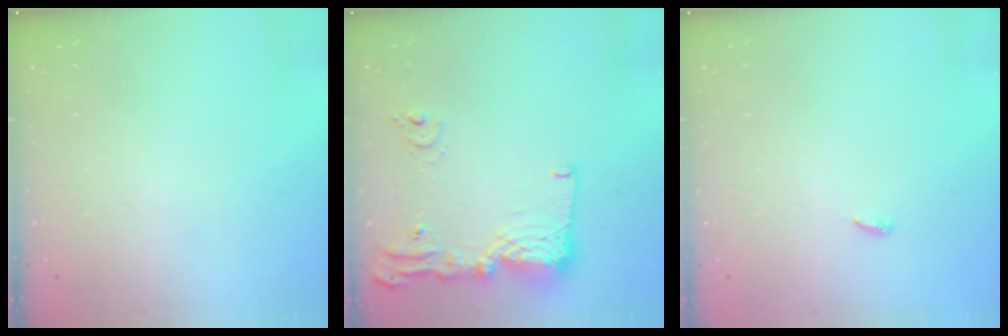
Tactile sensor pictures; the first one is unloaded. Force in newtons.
{"total": 15.0, "press": 14.9, "slide": 1.6}
{"total": 2.5, "press": 2.5, "slide": 0.2}